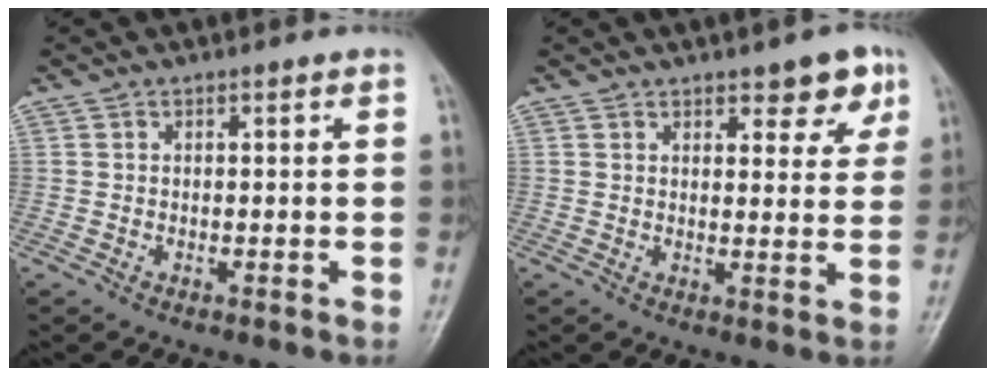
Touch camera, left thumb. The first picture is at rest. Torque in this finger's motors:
{"motor_torque": [0.12, 0.08, -0.01, -0.18, 0.07]}